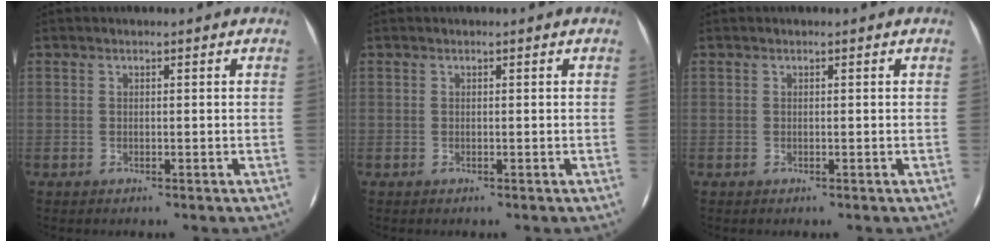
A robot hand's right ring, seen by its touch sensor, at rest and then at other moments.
{"total": 0.0}
{"total": 0.0}